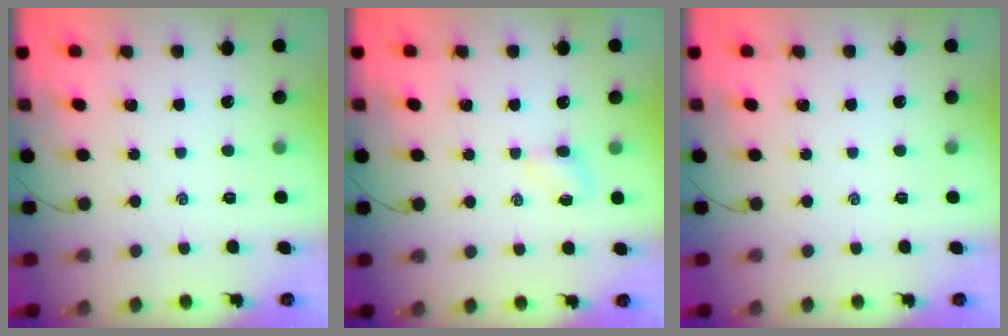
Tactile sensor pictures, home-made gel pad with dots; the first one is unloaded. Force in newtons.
{"total": 2.8, "press": 2.6, "slide": 1.0}
{"total": 0.0}